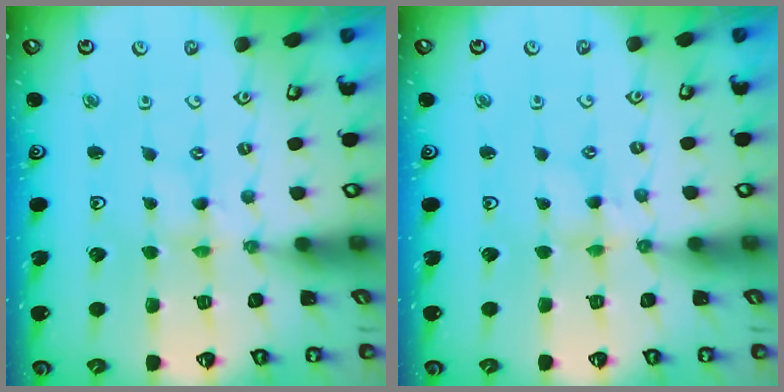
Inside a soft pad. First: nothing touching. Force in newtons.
{"total": 1.6, "press": 1.6, "slide": 0.2}